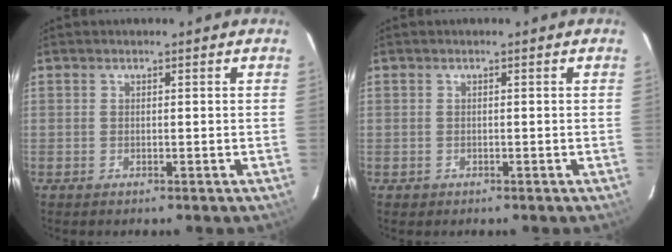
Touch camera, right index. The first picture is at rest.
{"total": 1.1, "force": [-0.4, 1.1, 0.1], "torque": [-0.002, 0.003, -0.003]}